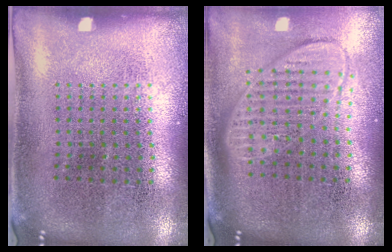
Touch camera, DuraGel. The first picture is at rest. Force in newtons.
{"total": 1.8, "press": 1.5, "slide": 1.0}